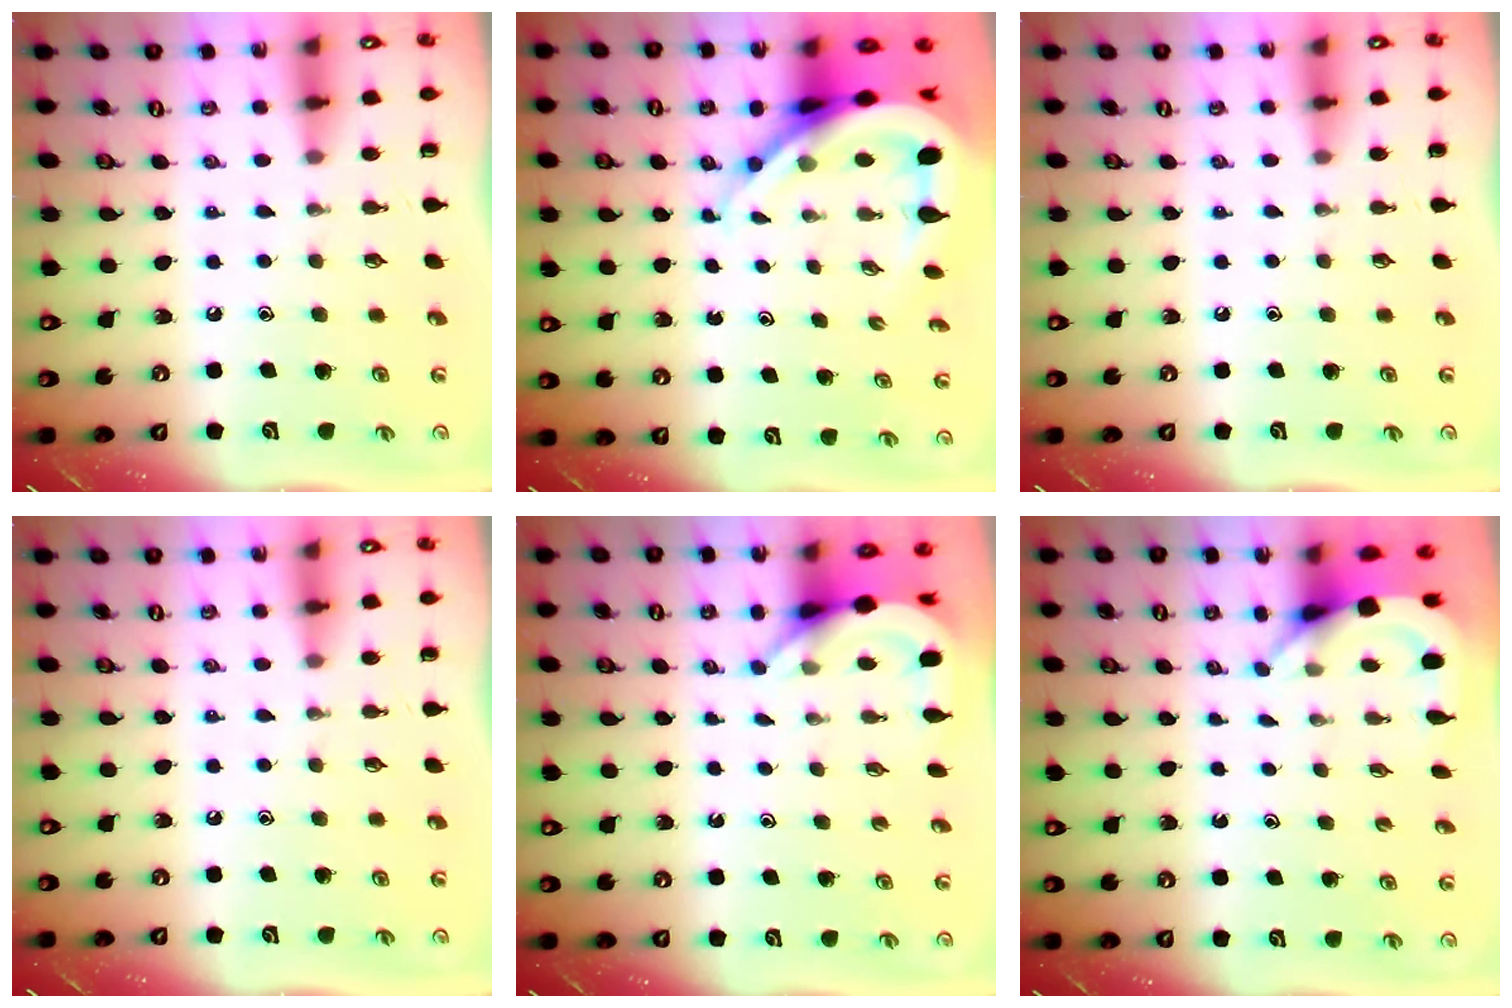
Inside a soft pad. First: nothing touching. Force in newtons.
{"total": 12.9, "press": 12.9, "slide": 1.3}
{"total": 0.0}
{"total": 0.0}
{"total": 5.2, "press": 5.2, "slide": 0.2}
{"total": 3.7, "press": 3.7, "slide": 0.2}